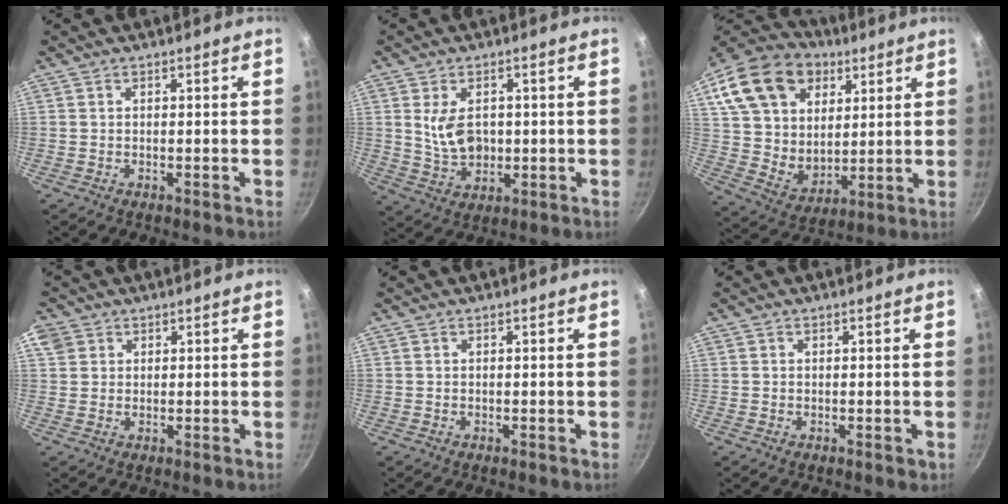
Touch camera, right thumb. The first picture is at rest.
{"total": 7.6, "force": [0.9, 5.2, 5.5], "torque": [-0.080, -0.011, 0.027]}
{"total": 24.0, "force": [9.9, 17.3, 13.3], "torque": [-0.227, -0.002, 0.185]}
{"total": 3.9, "force": [1.5, 3.4, 1.1], "torque": [-0.006, 0.003, 0.024]}
{"total": 0.0}
{"total": 0.6, "force": [0.0, 0.5, 0.3], "torque": [-0.001, 0.002, 0.000]}